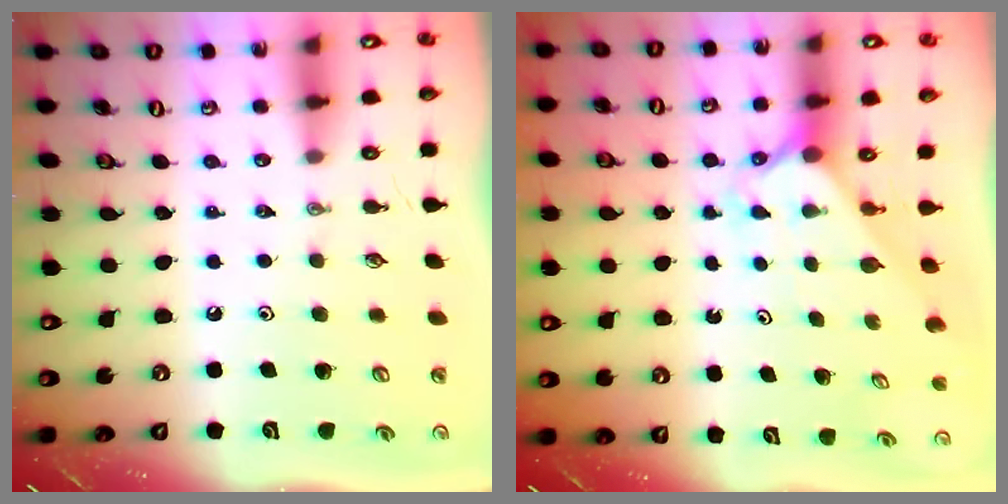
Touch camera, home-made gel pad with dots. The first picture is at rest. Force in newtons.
{"total": 1.8, "press": 1.8, "slide": 0.1}